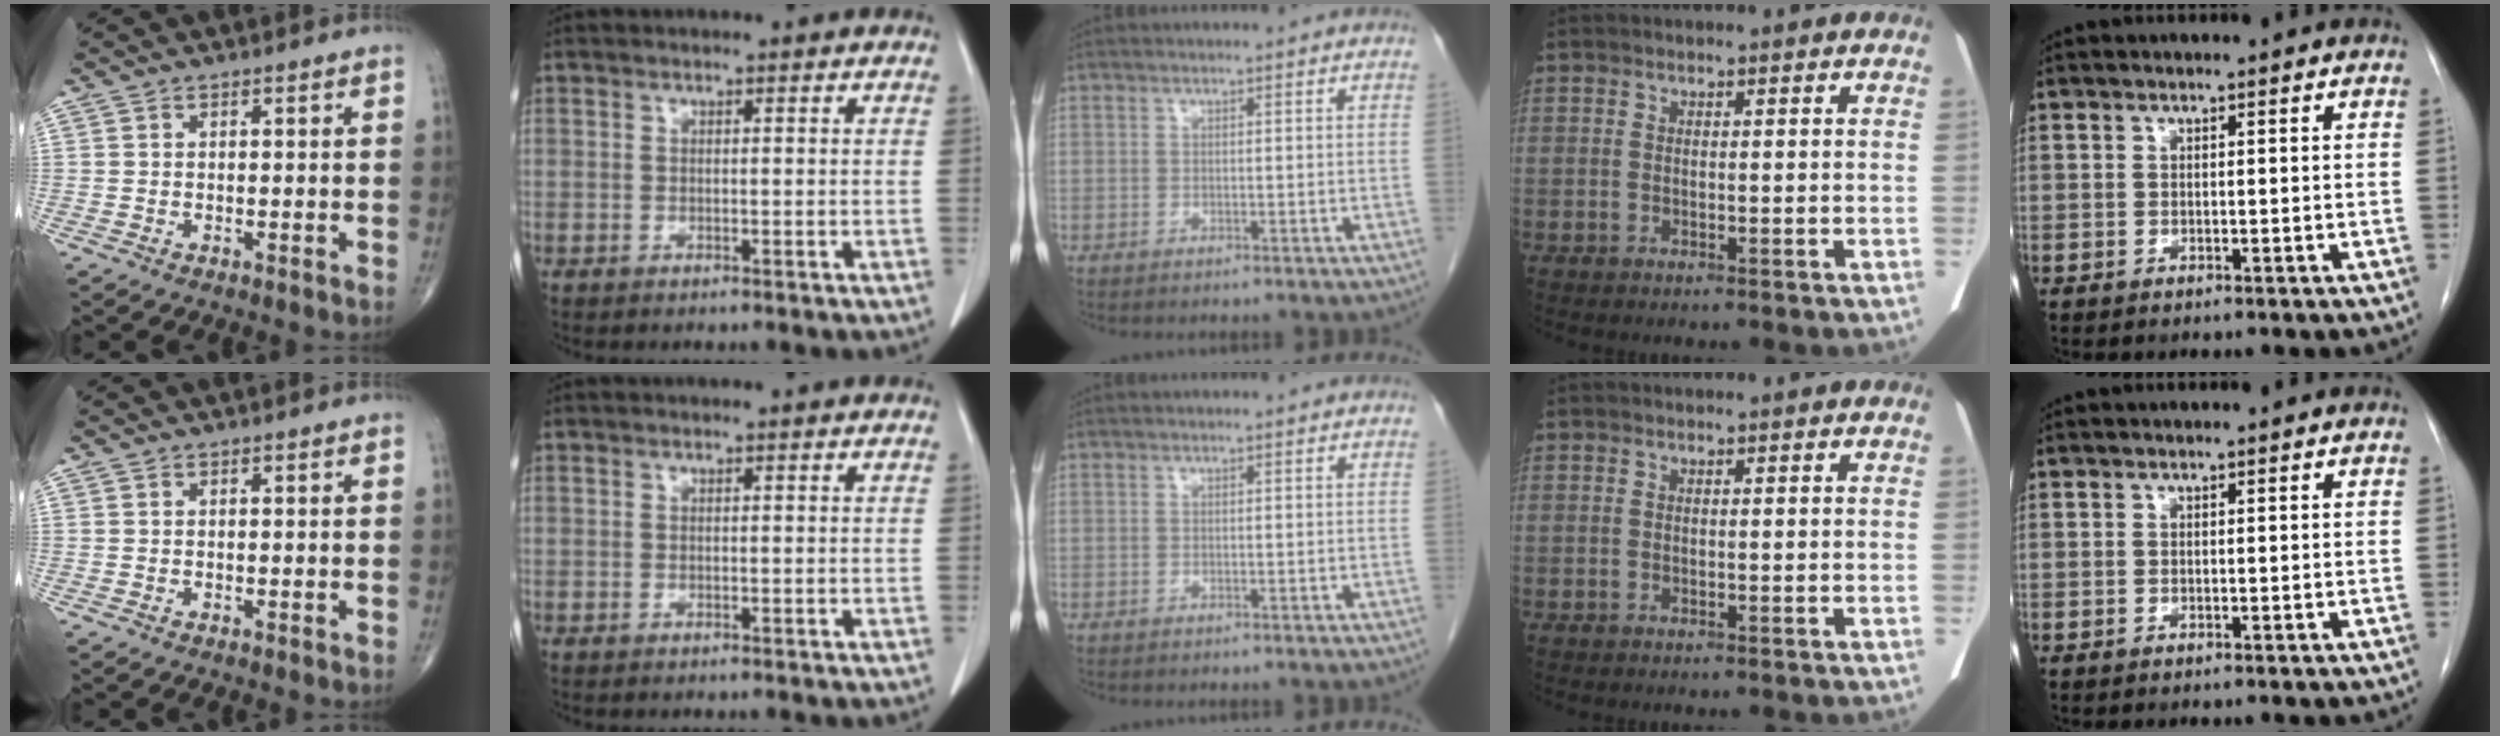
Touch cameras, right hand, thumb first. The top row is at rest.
{}